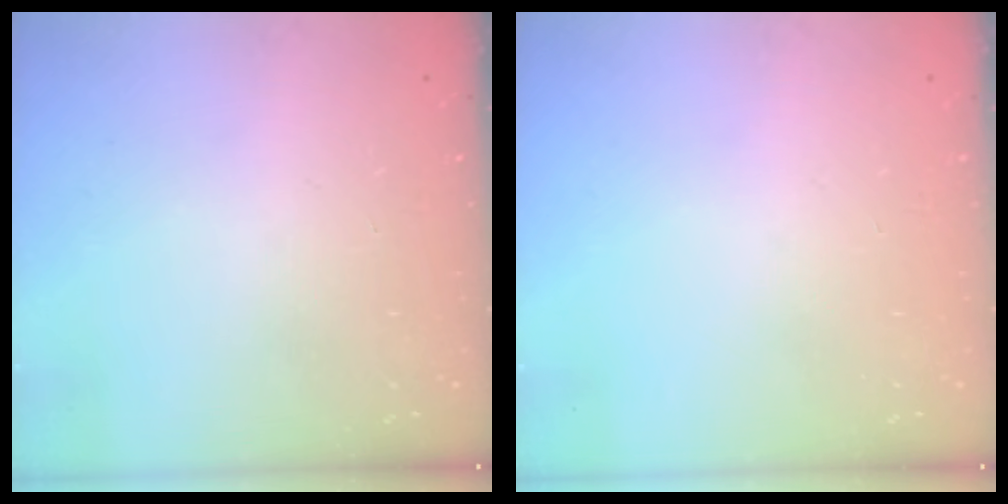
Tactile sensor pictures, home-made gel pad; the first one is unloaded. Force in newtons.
{"total": 0.0}